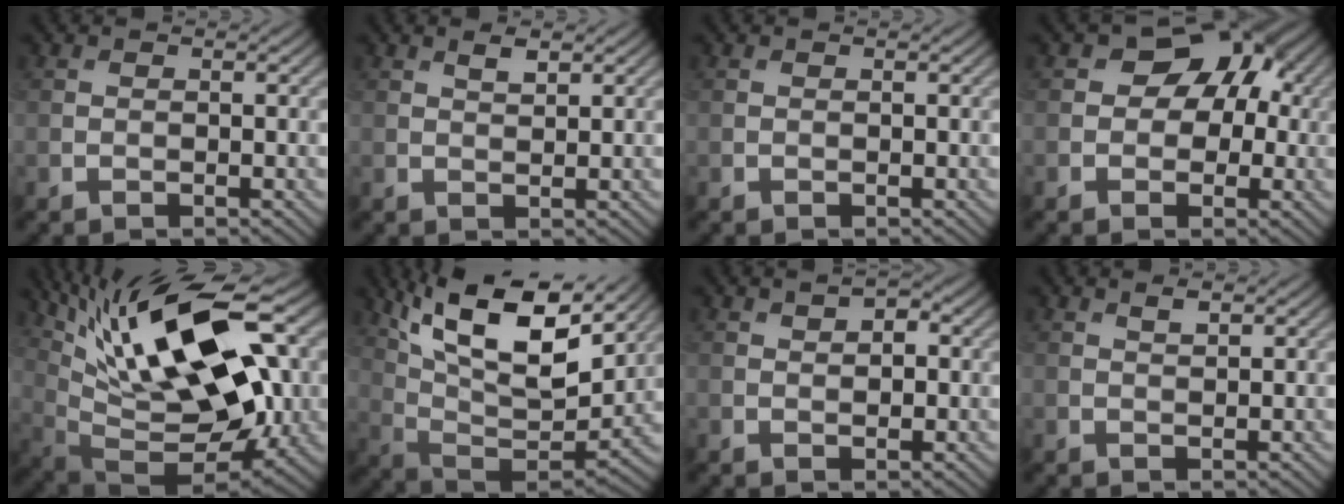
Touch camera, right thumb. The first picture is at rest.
{"total": 1.7, "force": [1.1, 0.5, 1.1], "torque": [-0.024, 0.000, 0.023]}
{"total": 0.0}
{"total": 9.0, "force": [1.4, 7.1, 5.3], "torque": [-0.048, 0.025, -0.009]}
{"total": 19.2, "force": [7.0, 8.1, 15.9], "torque": [-0.288, 0.034, 0.116]}
{"total": 17.8, "force": [10.1, 7.2, 12.8], "torque": [-0.267, 0.026, 0.167]}
{"total": 2.7, "force": [1.0, 1.4, 2.0], "torque": [-0.026, -0.001, 0.020]}
{"total": 1.2, "force": [0.8, 0.3, 0.8], "torque": [-0.019, 0.001, 0.017]}